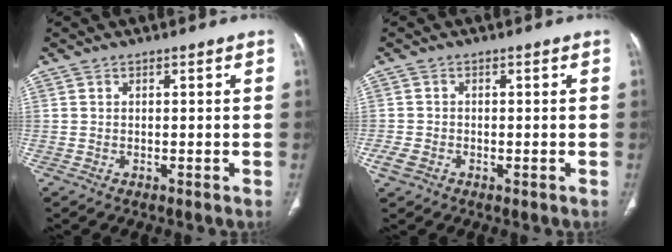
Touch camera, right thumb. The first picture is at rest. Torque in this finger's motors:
{"motor_torque": [1.29, 1.28, 0.38, -0.49, 0.01]}